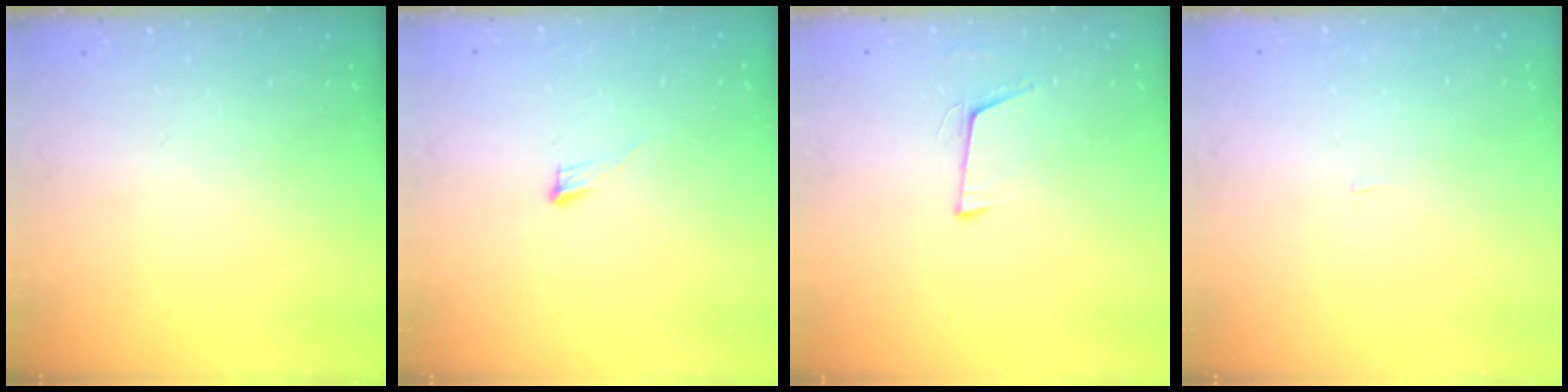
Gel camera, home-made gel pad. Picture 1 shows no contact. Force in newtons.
{"total": 3.4, "press": 3.4, "slide": 0.2}
{"total": 5.9, "press": 5.6, "slide": 2.0}
{"total": 2.3, "press": 2.3, "slide": 0.2}